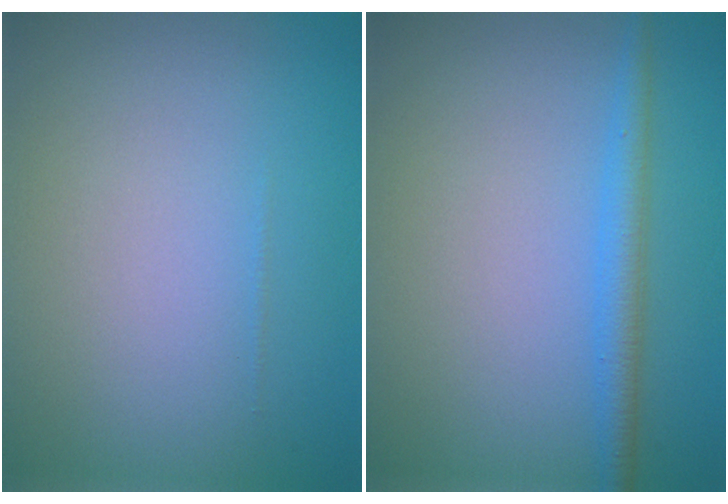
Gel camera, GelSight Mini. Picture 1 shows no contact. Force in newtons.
{"total": 2.4, "press": 2.4, "slide": 0.2}